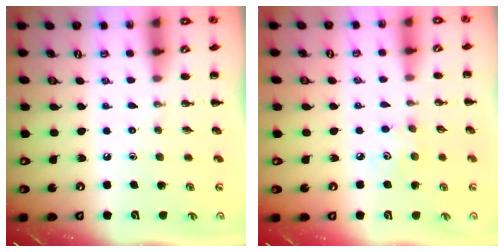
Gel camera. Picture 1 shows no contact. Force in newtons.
{"total": 3.8, "press": 3.7, "slide": 0.8}